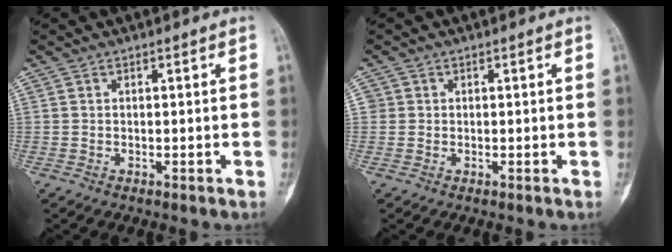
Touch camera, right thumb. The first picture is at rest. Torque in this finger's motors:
{"motor_torque": [0.17, 0.00, 0.32, 0.11, 0.02]}